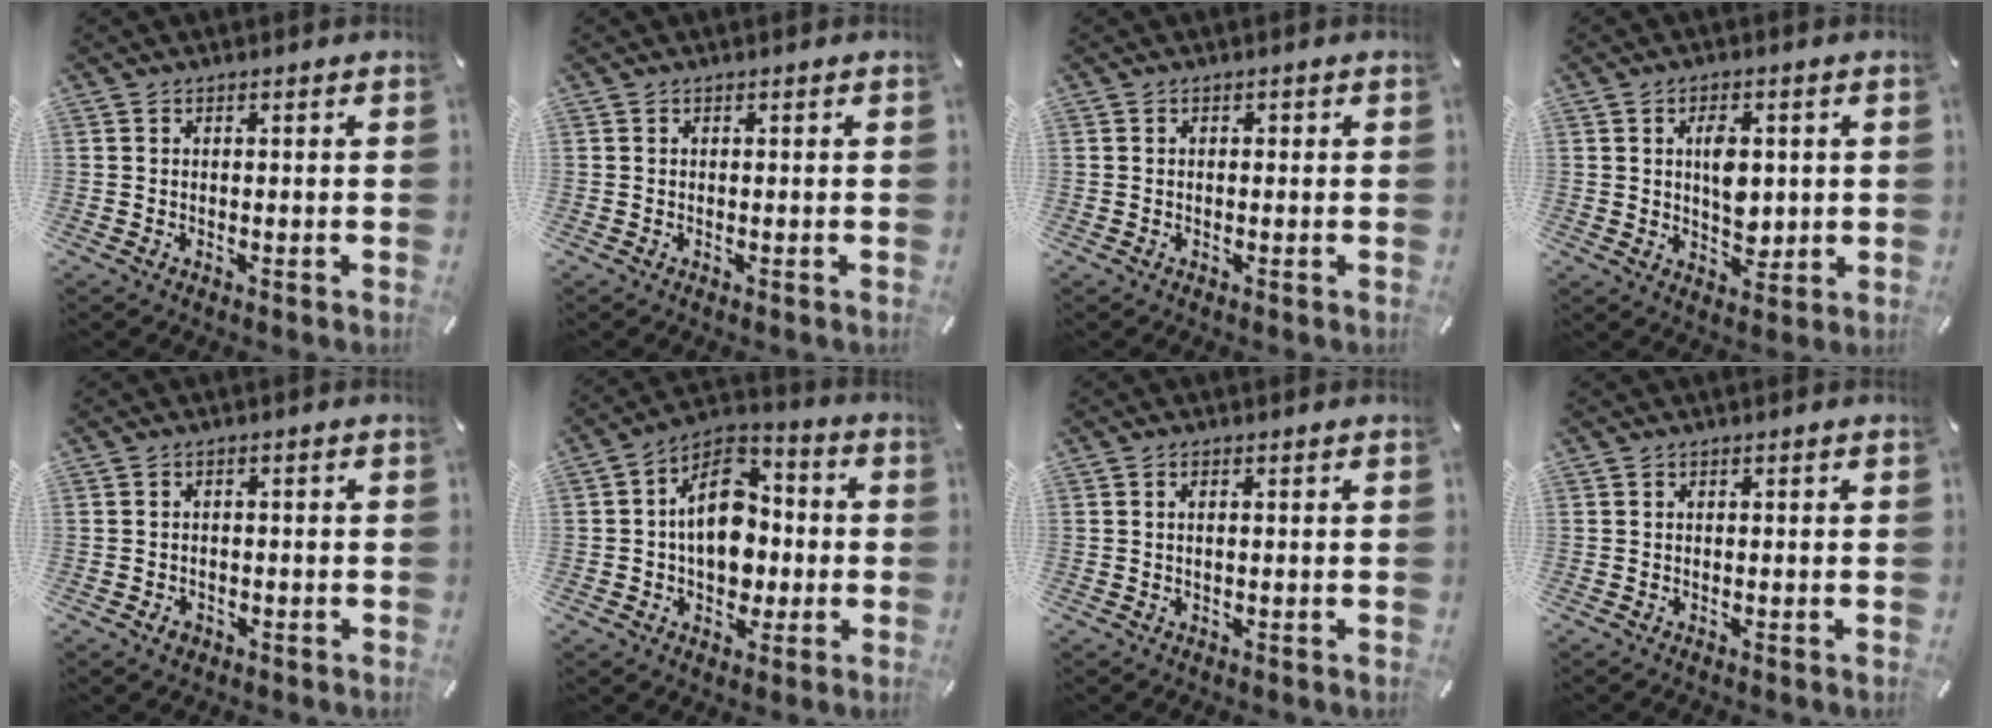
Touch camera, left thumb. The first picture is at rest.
{"total": 0.0}
{"total": 0.6, "force": [0.0, 0.5, 0.4], "torque": [-0.010, 0.003, -0.001]}
{"total": 7.3, "force": [1.1, 4.8, 5.4], "torque": [-0.076, -0.002, 0.016]}
{"total": 2.2, "force": [-1.1, 1.6, 1.0], "torque": [-0.020, 0.006, -0.022]}
{"total": 14.4, "force": [-0.5, 10.6, 9.7], "torque": [-0.160, 0.003, -0.009]}
{"total": 1.1, "force": [0.2, 0.3, 1.0], "torque": [-0.019, 0.001, 0.003]}
{"total": 0.0}